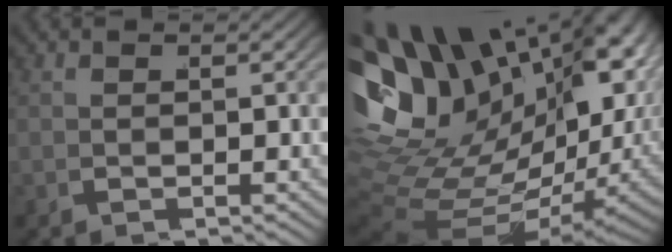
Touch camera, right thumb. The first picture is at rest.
{"total": 19.5, "force": [0.2, 12.8, 14.6], "torque": [-0.300, -0.040, 0.025]}